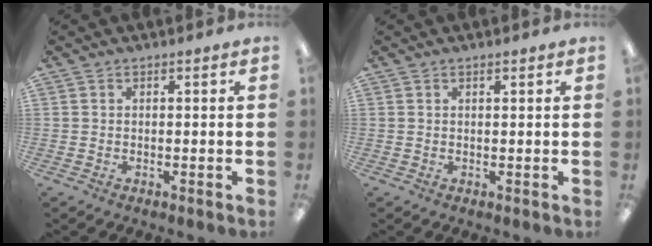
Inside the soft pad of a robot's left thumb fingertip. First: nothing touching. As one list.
[{"total": 0.9, "force": [0.6, 0.2, 0.6], "torque": [-0.013, 0.000, 0.011]}]